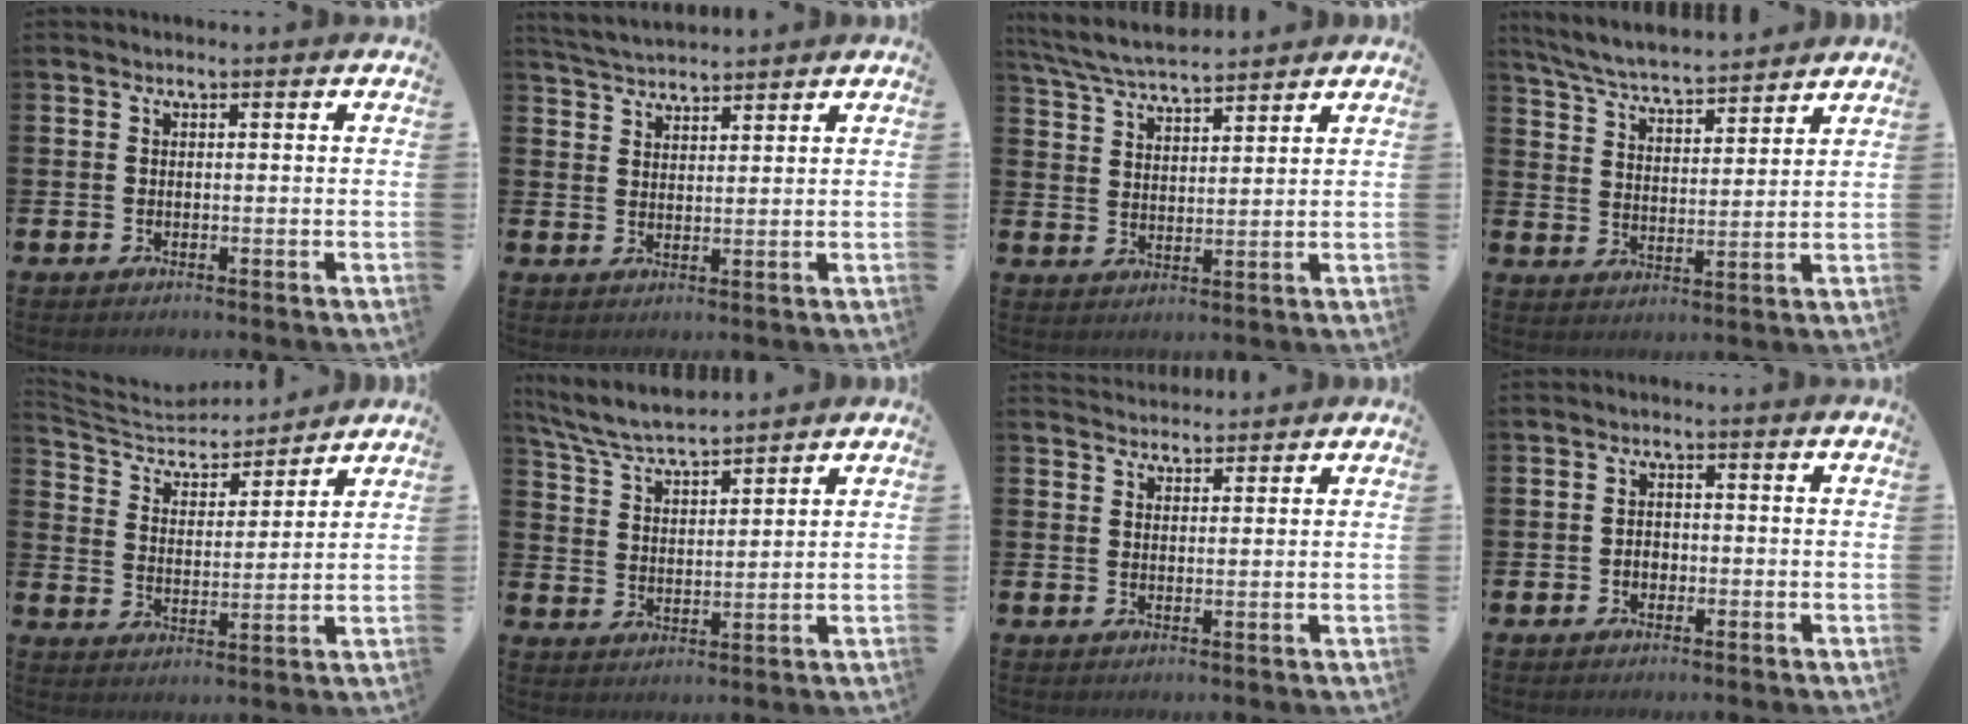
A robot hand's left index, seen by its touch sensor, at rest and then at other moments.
{"total": 4.0, "force": [4.0, 0.4, 0.4], "torque": [-0.027, -0.013, 0.075]}
{"total": 6.0, "force": [5.8, 0.7, 1.4], "torque": [-0.051, -0.027, 0.105]}
{"total": 6.1, "force": [5.9, 0.4, 1.2], "torque": [-0.054, -0.039, 0.104]}
{"total": 5.7, "force": [5.5, 1.5, 0.7], "torque": [-0.048, -0.047, 0.091]}
{"total": 6.5, "force": [6.2, 0.7, 1.8], "torque": [-0.060, -0.028, 0.112]}
{"total": 2.8, "force": [2.7, 0.6, -0.1], "torque": [-0.001, -0.012, 0.050]}
{"total": 1.6, "force": [-0.4, 1.3, 0.8], "torque": [-0.004, 0.001, -0.013]}